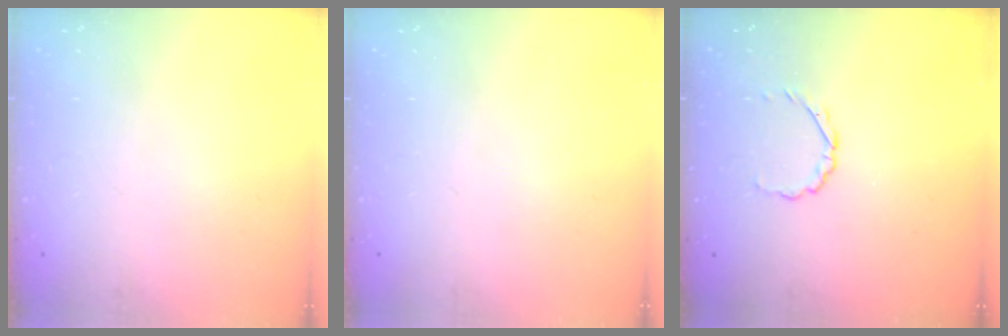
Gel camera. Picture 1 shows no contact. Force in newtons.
{"total": 0.0}
{"total": 2.0, "press": 1.8, "slide": 0.7}